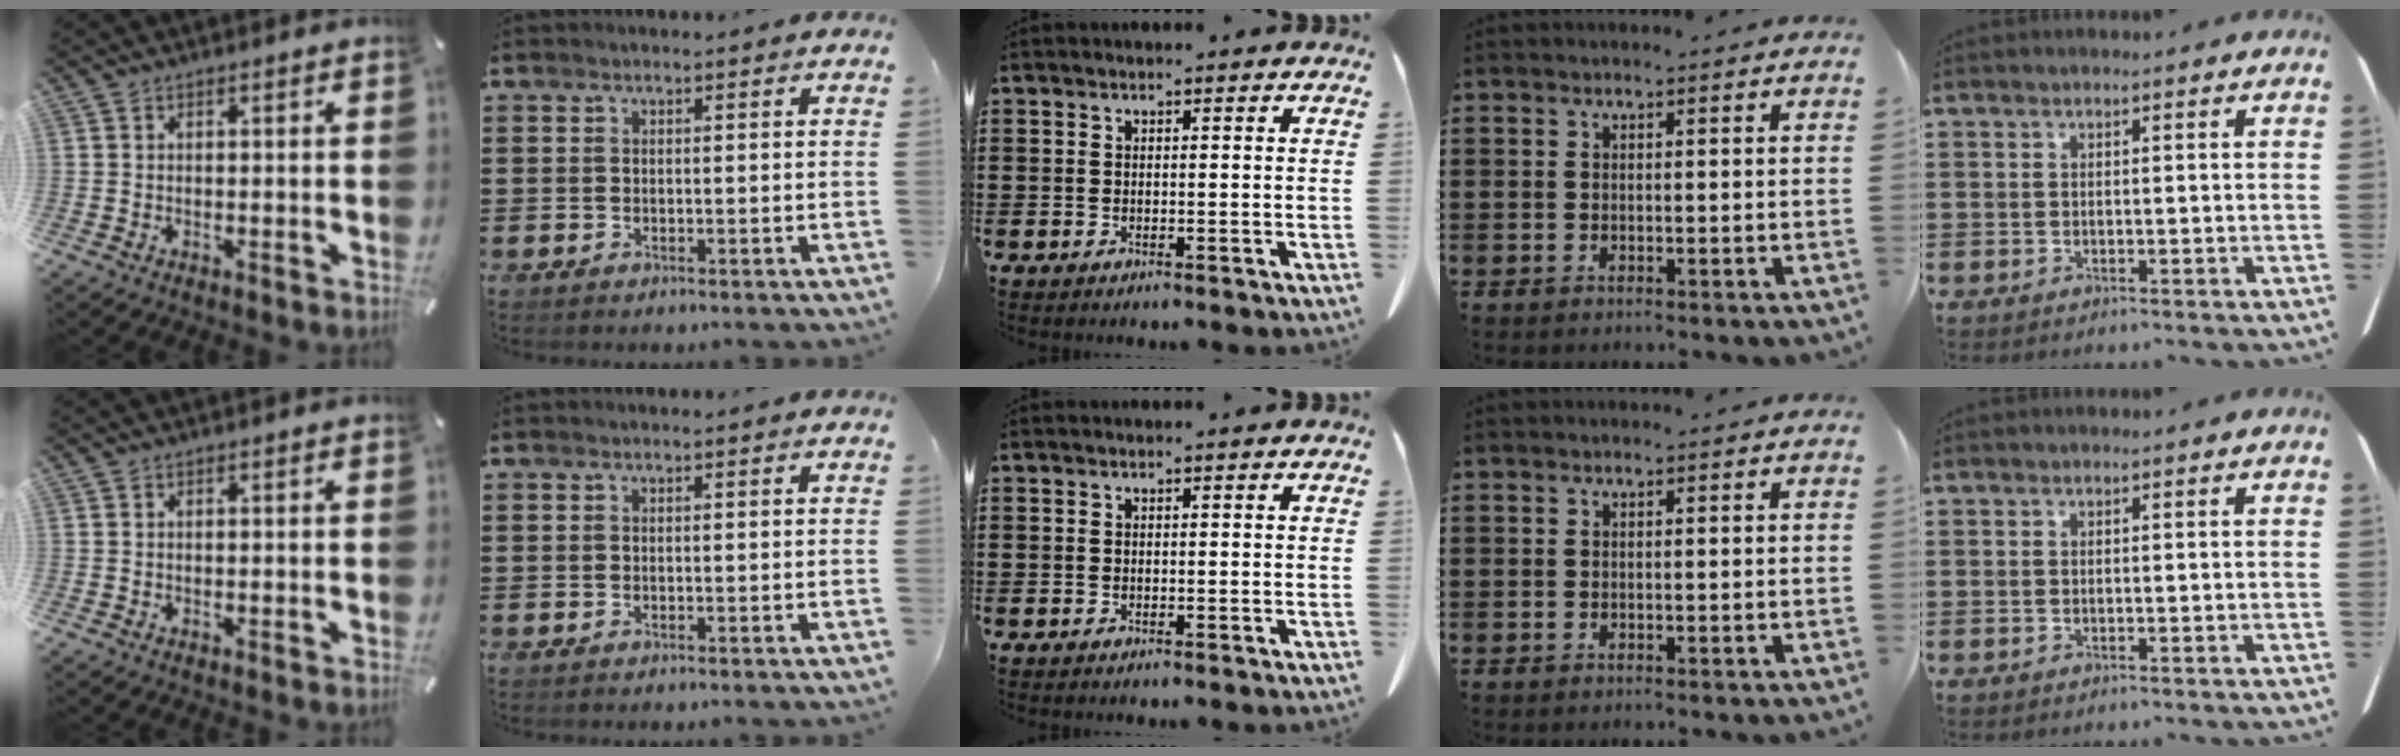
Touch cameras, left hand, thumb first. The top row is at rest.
{}